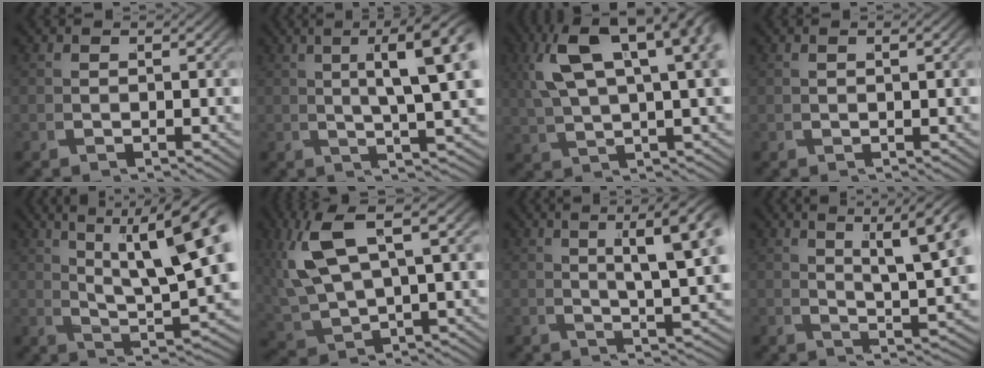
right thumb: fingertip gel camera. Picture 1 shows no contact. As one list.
[{"total": 9.2, "force": [3.2, 2.6, 8.2], "torque": [-0.085, 0.029, 0.032]}, {"total": 9.4, "force": [3.8, 4.3, 7.5], "torque": [-0.108, 0.029, 0.051]}, {"total": 0.7, "force": [0.2, -0.6, 0.4], "torque": [0.003, 0.009, 0.004]}, {"total": 10.8, "force": [2.6, 4.4, 9.5], "torque": [-0.127, -0.001, 0.034]}, {"total": 8.6, "force": [2.0, 4.9, 6.8], "torque": [-0.142, -0.001, 0.041]}, {"total": 8.9, "force": [3.5, 2.6, 7.8], "torque": [-0.077, 0.029, 0.038]}, {"total": 9.7, "force": [4.1, 3.6, 8.1], "torque": [-0.070, 0.025, 0.045]}]